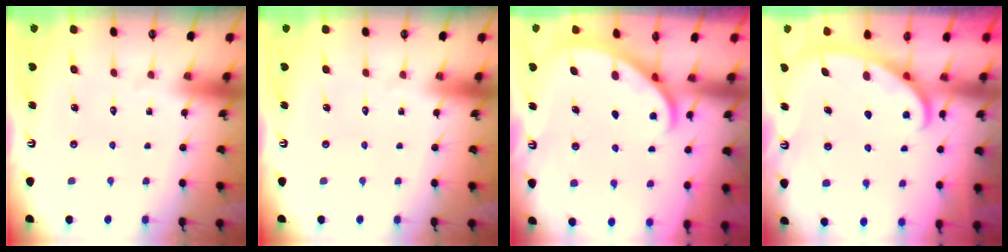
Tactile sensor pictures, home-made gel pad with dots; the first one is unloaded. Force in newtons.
{"total": 0.0}
{"total": 2.2, "press": 2.2, "slide": 0.1}
{"total": 2.9, "press": 2.8, "slide": 0.4}